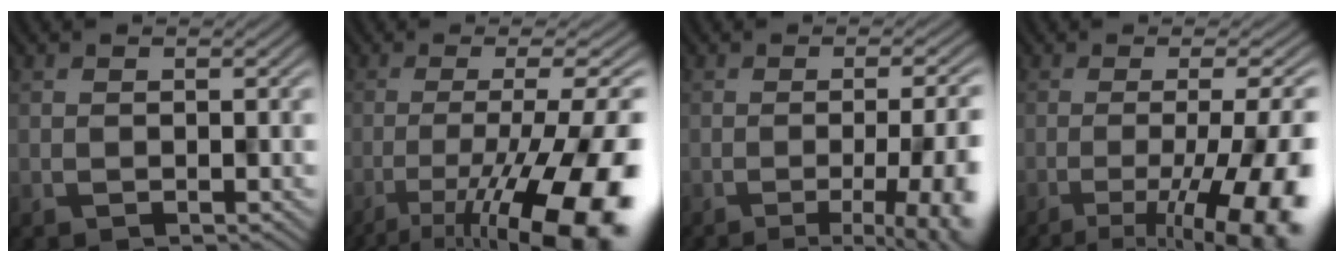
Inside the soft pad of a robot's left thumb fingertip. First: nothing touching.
{"total": 15.9, "force": [-8.1, 4.4, 13.0], "torque": [-0.170, -0.008, -0.119]}
{"total": 10.5, "force": [-3.3, 3.6, 9.3], "torque": [-0.080, 0.001, -0.042]}
{"total": 13.4, "force": [-5.4, 3.7, 11.7], "torque": [-0.145, -0.011, -0.069]}